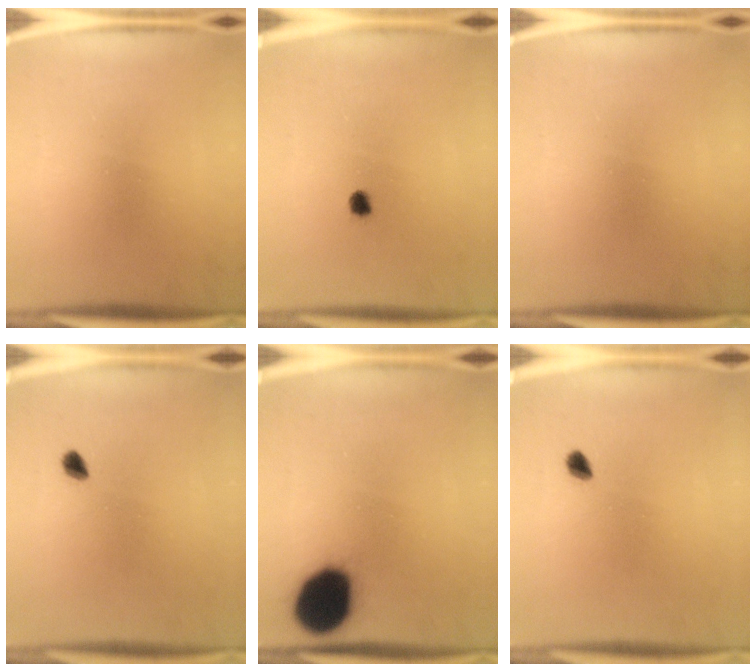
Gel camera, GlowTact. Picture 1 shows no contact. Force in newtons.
{"total": 1.7}
{"total": 0.0}
{"total": 1.7}
{"total": 18.4}
{"total": 1.7}